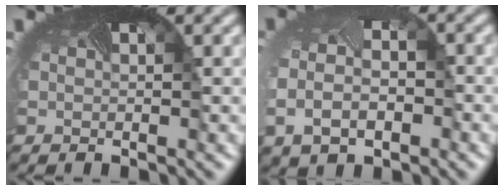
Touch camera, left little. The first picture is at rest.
{"total": 5.3, "force": [-1.1, 3.6, 3.7], "torque": [-0.100, -0.026, -0.016]}